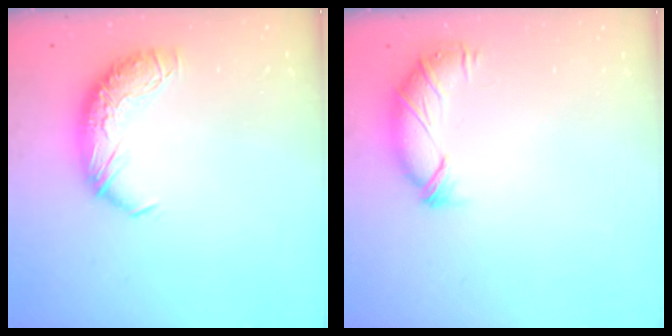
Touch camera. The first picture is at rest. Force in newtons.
{"total": 5.0, "press": 4.9, "slide": 1.0}